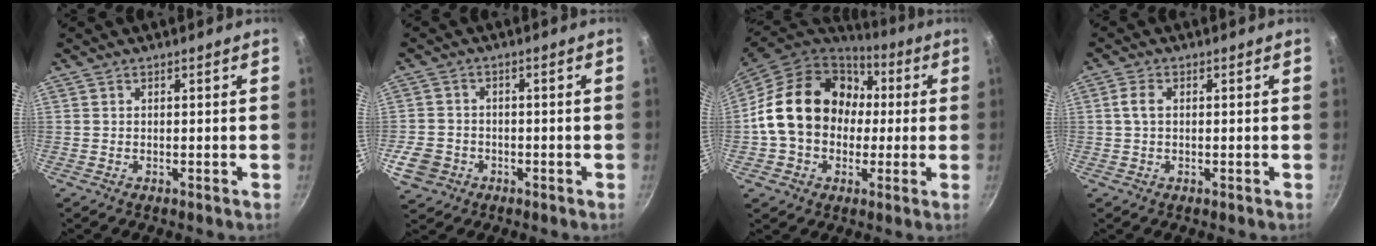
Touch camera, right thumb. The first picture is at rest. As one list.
[{"total": 6.2, "force": [-2.6, 5.2, 2.4], "torque": [-0.044, 0.024, -0.044]}, {"total": 20.2, "force": [1.7, 16.1, 12.0], "torque": [-0.180, 0.043, 0.024]}, {"total": 2.6, "force": [0.3, 1.6, 2.0], "torque": [-0.043, 0.008, 0.004]}]